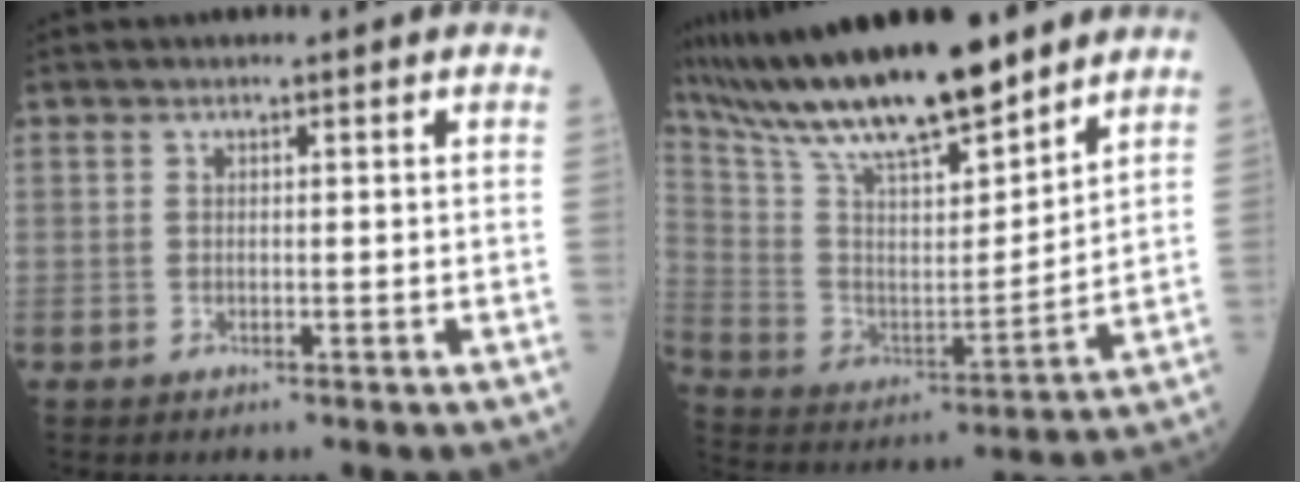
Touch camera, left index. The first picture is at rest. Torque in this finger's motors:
{"motor_torque": [0.37, -0.70, 0.72, 0.14]}